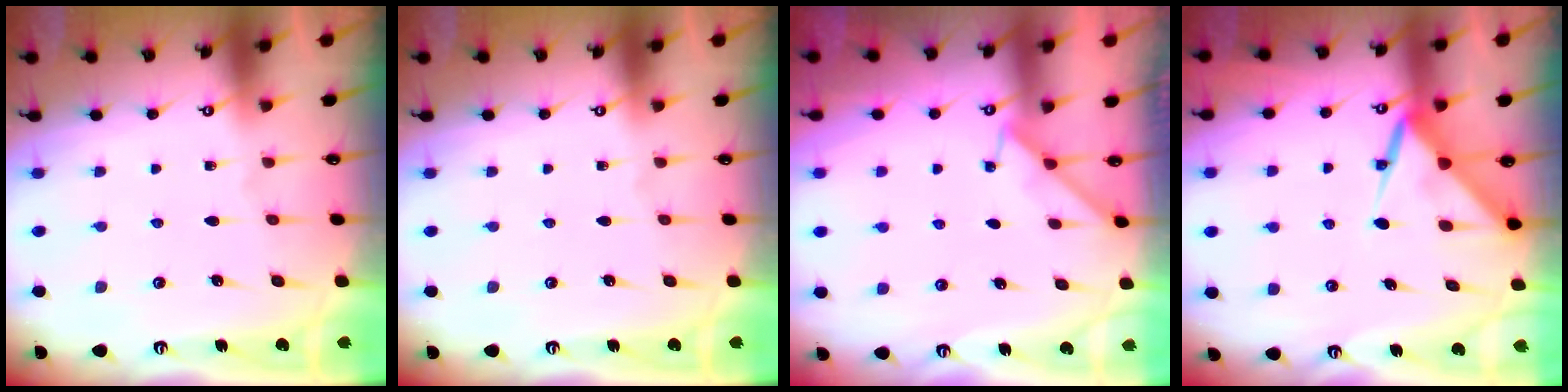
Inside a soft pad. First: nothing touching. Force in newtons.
{"total": 0.0}
{"total": 2.9, "press": 2.8, "slide": 0.4}
{"total": 7.3, "press": 7.3, "slide": 0.7}